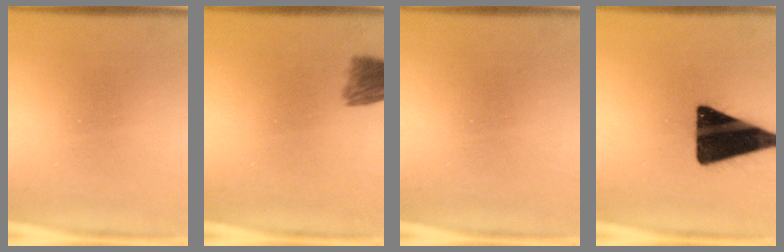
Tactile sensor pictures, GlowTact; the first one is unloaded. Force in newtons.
{"total": 5.3}
{"total": 0.0}
{"total": 19.2}